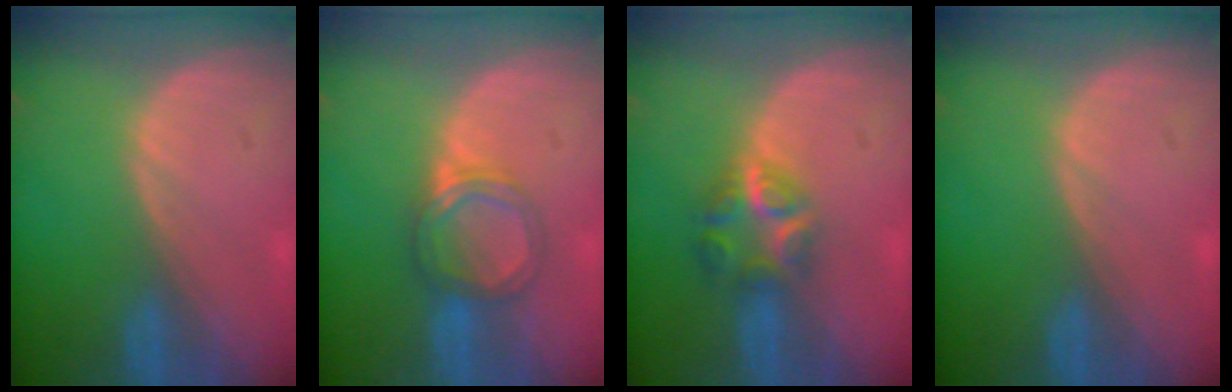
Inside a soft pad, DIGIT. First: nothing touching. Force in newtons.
{"total": 5.3, "press": 4.8, "slide": 2.2}
{"total": 6.0, "press": 5.5, "slide": 2.5}
{"total": 0.0}